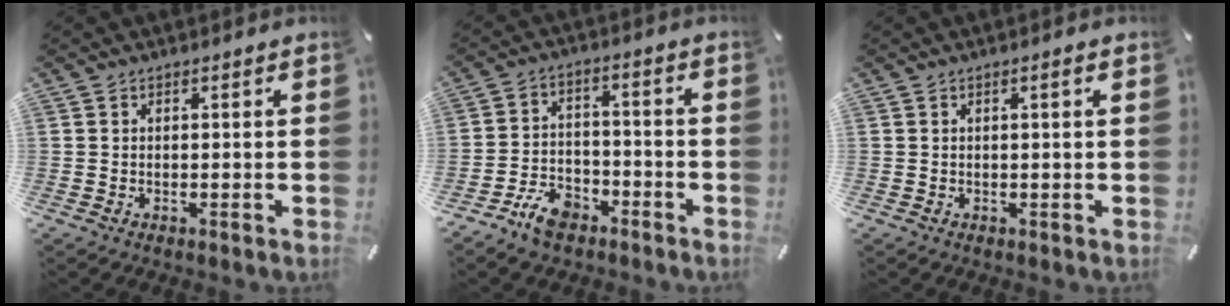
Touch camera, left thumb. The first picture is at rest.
{"total": 8.4, "force": [-5.7, 5.0, 3.6], "torque": [-0.064, 0.040, -0.106]}
{"total": 1.7, "force": [0.2, 0.1, 1.7], "torque": [-0.030, -0.001, 0.003]}